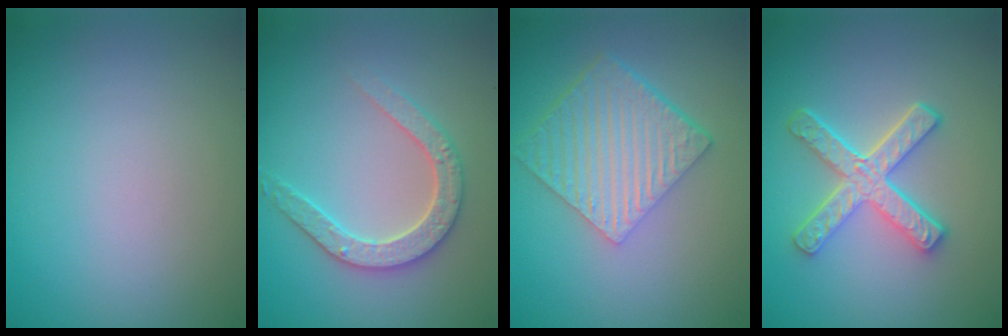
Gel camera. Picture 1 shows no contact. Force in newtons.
{"total": 3.0, "press": 2.9, "slide": 0.6}
{"total": 6.0, "press": 4.2, "slide": 4.2}
{"total": 4.9, "press": 3.4, "slide": 3.4}